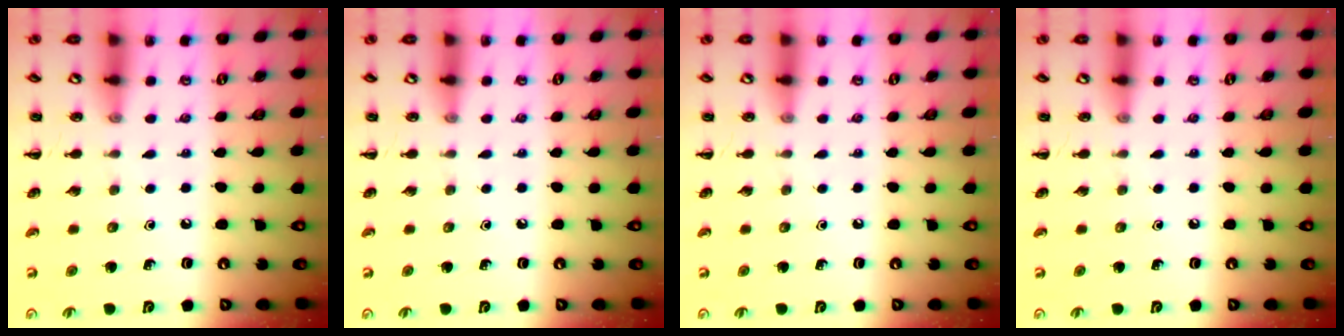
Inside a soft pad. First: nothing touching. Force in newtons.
{"total": 0.0}
{"total": 0.0}
{"total": 0.0}